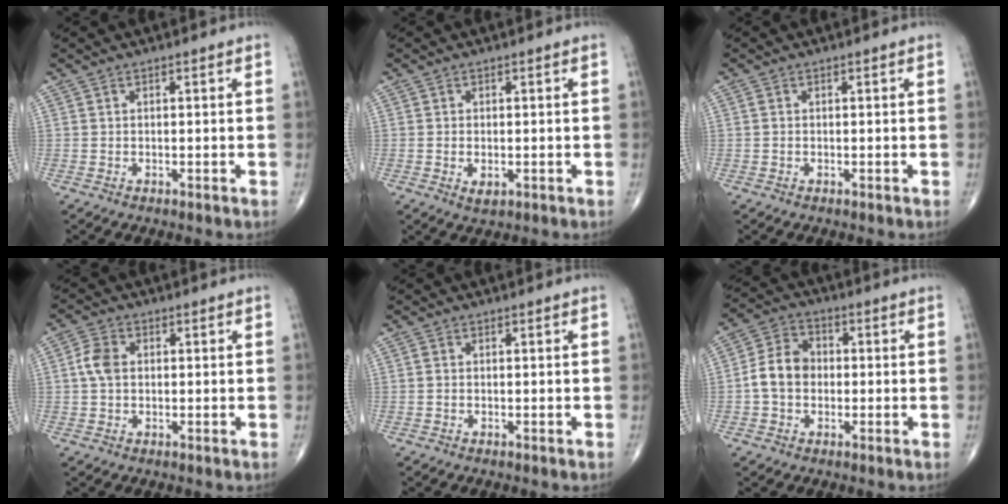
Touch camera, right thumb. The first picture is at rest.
{"total": 2.3, "force": [-0.5, 1.3, 1.8], "torque": [-0.031, -0.003, -0.007]}
{"total": 0.6, "force": [0.0, 0.4, 0.4], "torque": [-0.010, -0.001, 0.001]}
{"total": 4.4, "force": [0.4, 3.1, 3.1], "torque": [-0.065, 0.009, 0.001]}
{"total": 0.7, "force": [-0.1, 0.5, 0.5], "torque": [-0.010, 0.000, -0.002]}
{"total": 7.9, "force": [-0.7, 6.1, 4.9], "torque": [-0.082, 0.026, -0.024]}